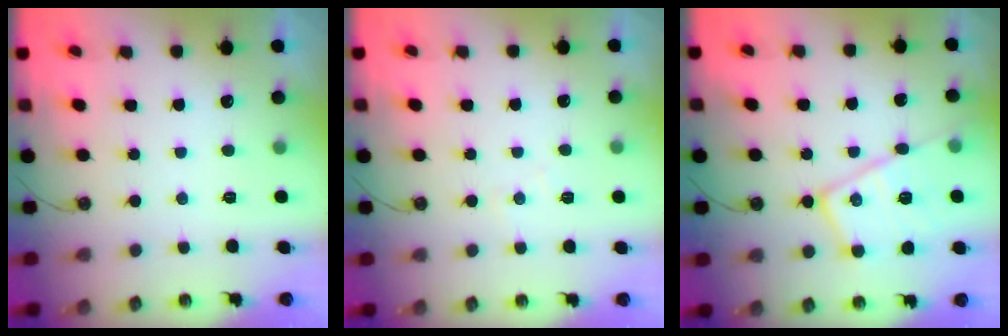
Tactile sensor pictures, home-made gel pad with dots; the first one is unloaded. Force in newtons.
{"total": 4.8, "press": 4.7, "slide": 0.7}
{"total": 17.3, "press": 17.2, "slide": 1.4}